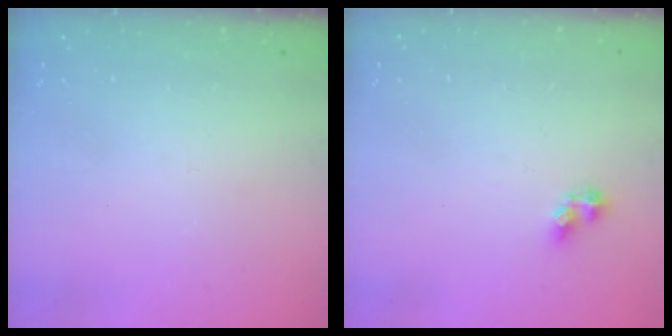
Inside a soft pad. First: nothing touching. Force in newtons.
{"total": 4.9, "press": 4.9, "slide": 0.5}